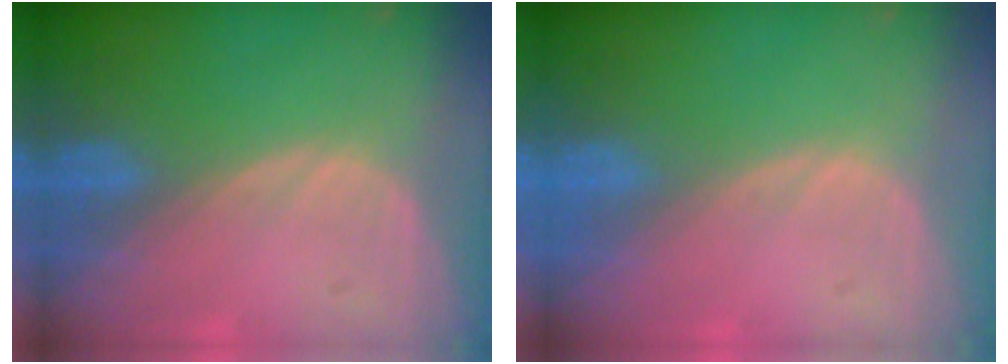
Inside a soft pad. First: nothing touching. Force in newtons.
{"total": 0.0}